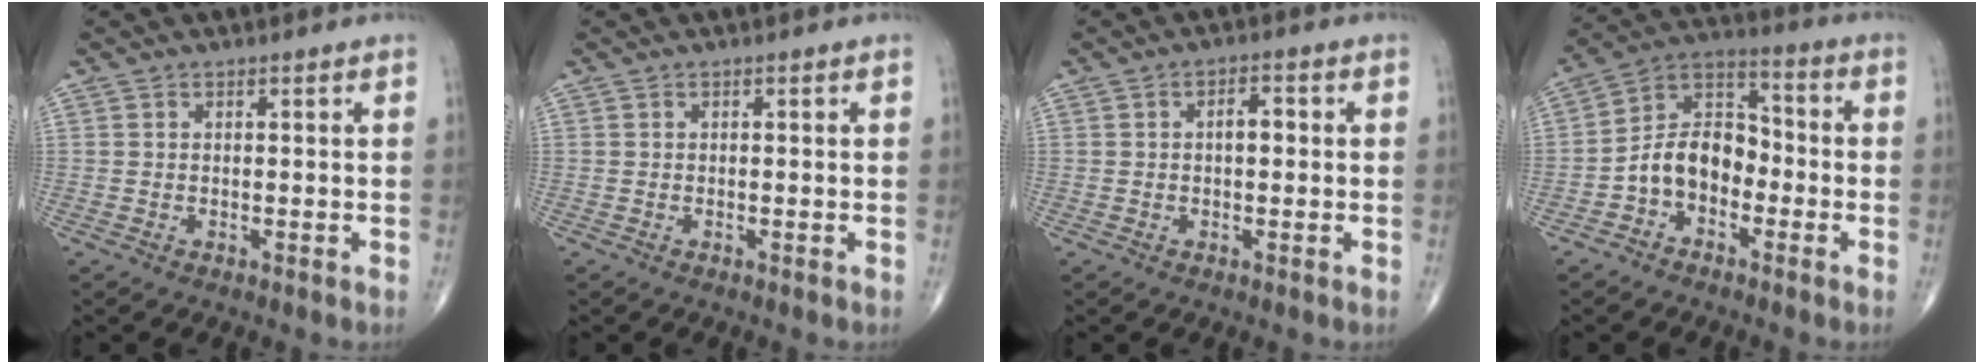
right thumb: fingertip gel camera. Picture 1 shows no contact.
{"total": 0.0}
{"total": 3.0, "force": [0.2, 1.6, 2.6], "torque": [-0.033, 0.010, 0.000]}
{"total": 10.8, "force": [-3.3, 7.6, 7.0], "torque": [-0.099, 0.048, -0.073]}